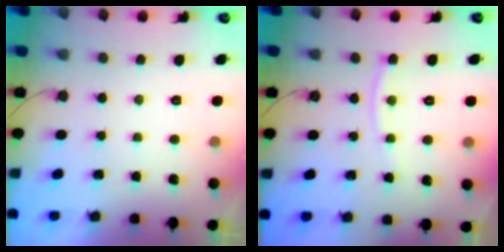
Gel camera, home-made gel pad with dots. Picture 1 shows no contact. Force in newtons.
{"total": 5.9, "press": 5.9, "slide": 0.7}